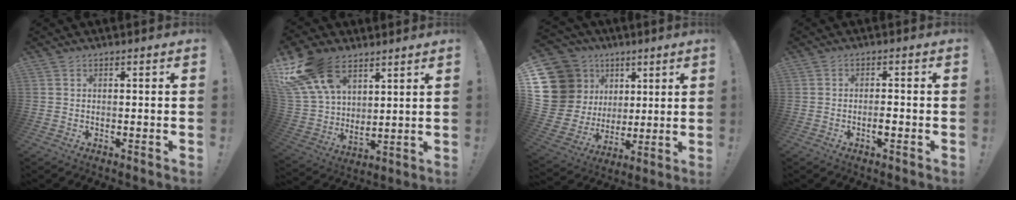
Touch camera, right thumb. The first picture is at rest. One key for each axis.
{"total": 19.3, "fx": 11.3, "fy": 11.7, "fz": 10.5, "tx": -0.213, "ty": -0.063, "tz": 0.212}
{"total": 19.3, "fx": 7.0, "fy": 15.9, "fz": 8.4, "tx": -0.183, "ty": -0.036, "tz": 0.170}
{"total": 2.2, "fx": -1.0, "fy": 0.6, "fz": 1.8, "tx": -0.027, "ty": 0.002, "tz": -0.018}